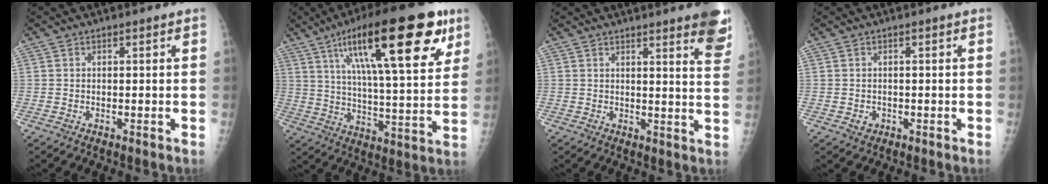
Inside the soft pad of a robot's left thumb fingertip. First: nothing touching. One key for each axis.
{"total": 27.0, "fx": 13.2, "fy": 7.6, "fz": 22.3, "tx": -0.326, "ty": -0.017, "tz": 0.209}
{"total": 10.1, "fx": 6.7, "fy": 1.3, "fz": 7.5, "tx": -0.067, "ty": -0.031, "tz": 0.065}
{"total": 1.3, "fx": -0.4, "fy": 1.2, "fz": 0.4, "tx": -0.002, "ty": 0.003, "tz": -0.001}